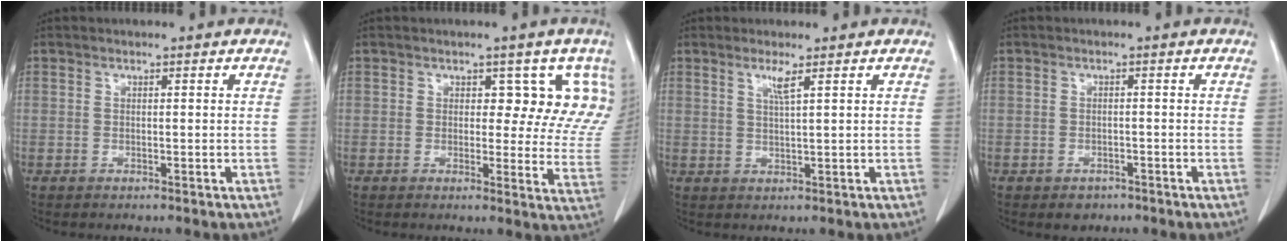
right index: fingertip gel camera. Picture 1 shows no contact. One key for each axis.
{"total": 7.9, "fx": 4.1, "fy": 4.5, "fz": 5.1, "tx": -0.031, "ty": -0.005, "tz": 0.030}
{"total": 2.2, "fx": 1.2, "fy": -0.4, "fz": 1.8, "tx": -0.040, "ty": -0.004, "tz": 0.026}
{"total": 2.3, "fx": -1.6, "fy": 1.6, "fz": 0.7, "tx": -0.010, "ty": 0.003, "tz": -0.015}